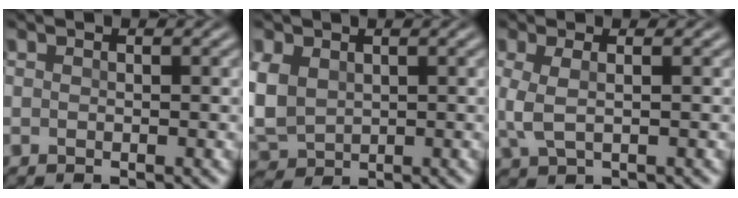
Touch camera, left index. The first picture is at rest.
{"total": 5.2, "force": [0.0, 4.0, 3.4], "torque": [-0.097, 0.001, -0.003]}
{"total": 2.6, "force": [-0.1, 0.9, 2.4], "torque": [-0.062, 0.000, 0.002]}